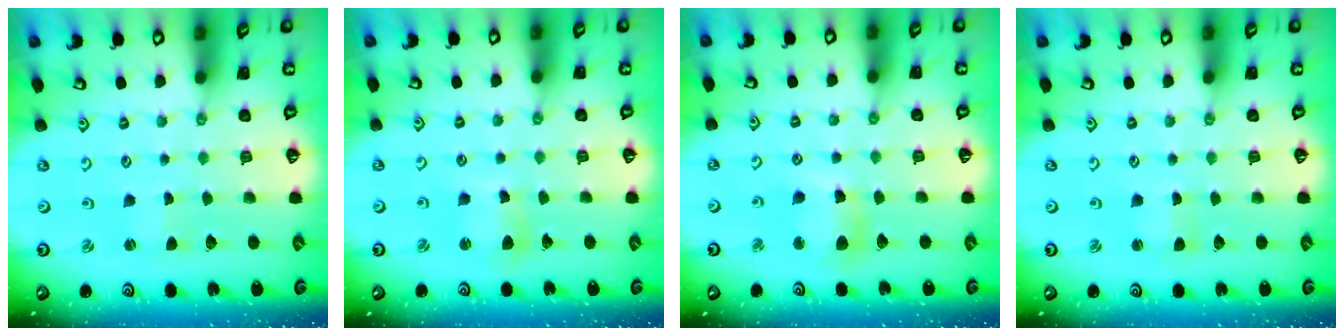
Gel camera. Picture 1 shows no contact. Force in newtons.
{"total": 5.4, "press": 5.4, "slide": 1.0}
{"total": 10.3, "press": 10.2, "slide": 1.3}
{"total": 1.5, "press": 1.5, "slide": 0.1}